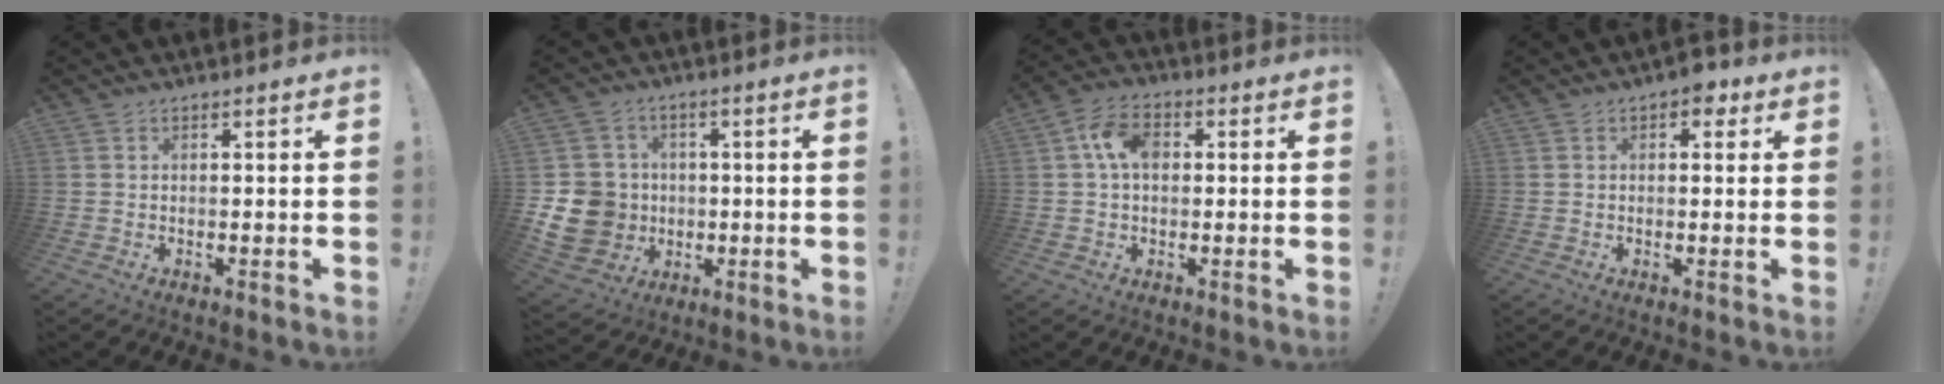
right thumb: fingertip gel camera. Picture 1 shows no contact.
{"total": 13.7, "force": [-1.8, 12.4, 5.6], "torque": [-0.118, 0.019, -0.022]}
{"total": 8.1, "force": [1.3, 5.6, 5.8], "torque": [-0.101, 0.011, 0.025]}
{"total": 3.8, "force": [1.7, 2.4, 2.3], "torque": [-0.025, -0.001, 0.027]}